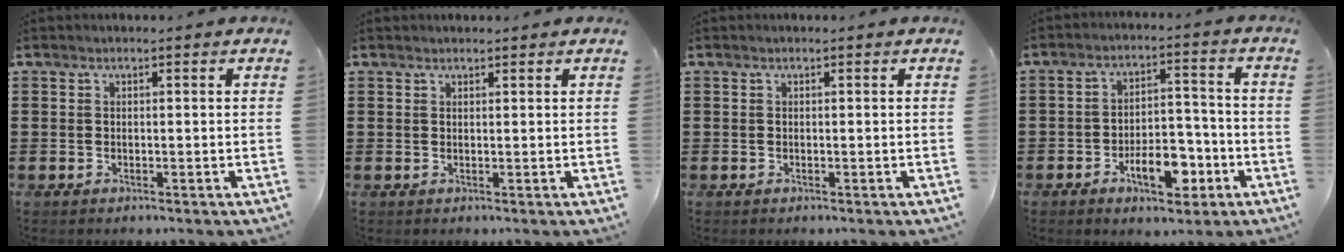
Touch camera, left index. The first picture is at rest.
{"total": 0.9, "force": [0.8, 0.2, 0.1], "torque": [-0.004, 0.000, 0.017]}
{"total": 0.0}
{"total": 8.0, "force": [-3.8, 3.9, 5.9], "torque": [-0.091, 0.012, -0.068]}